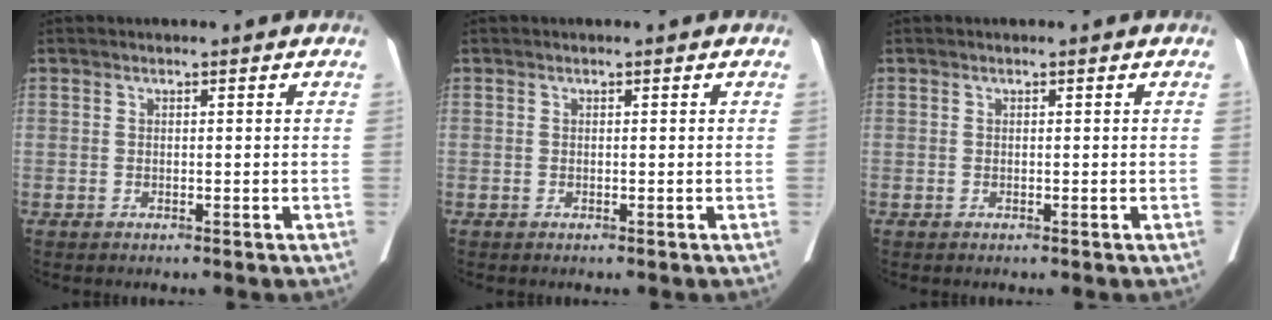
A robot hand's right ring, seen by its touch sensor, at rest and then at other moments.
{"total": 0.0}
{"total": 0.0}